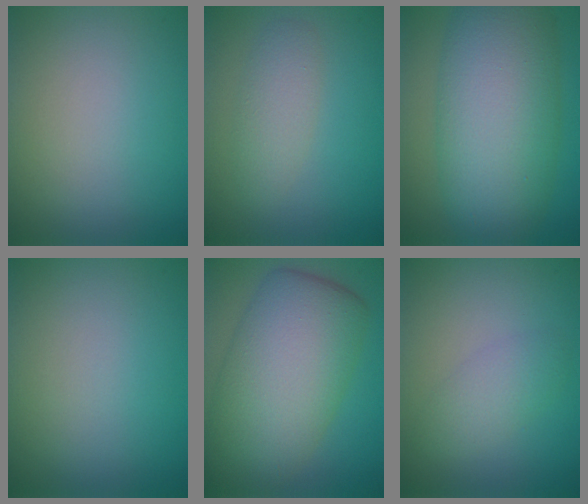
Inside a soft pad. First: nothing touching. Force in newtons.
{"total": 2.3, "press": 2.3, "slide": 0.1}
{"total": 11.3, "press": 11.3, "slide": 0.3}
{"total": 0.0}
{"total": 10.7, "press": 10.7, "slide": 0.3}
{"total": 2.3, "press": 2.3, "slide": 0.0}